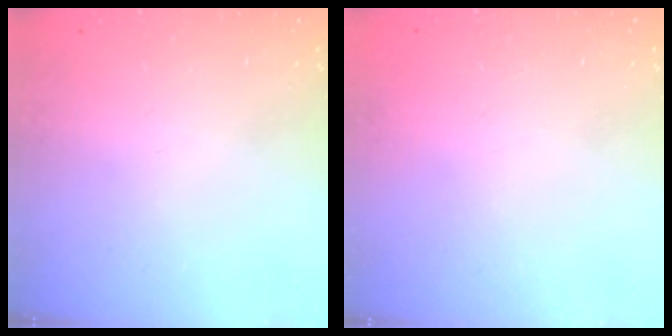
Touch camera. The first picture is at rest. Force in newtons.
{"total": 2.1, "press": 2.1, "slide": 0.1}